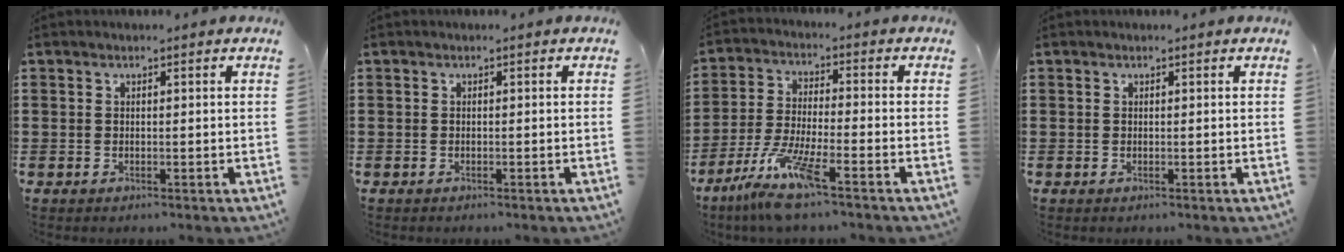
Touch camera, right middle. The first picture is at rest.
{"total": 0.0}
{"total": 8.7, "force": [-6.3, 0.5, 5.9], "torque": [-0.133, -0.017, -0.124]}
{"total": 0.0}